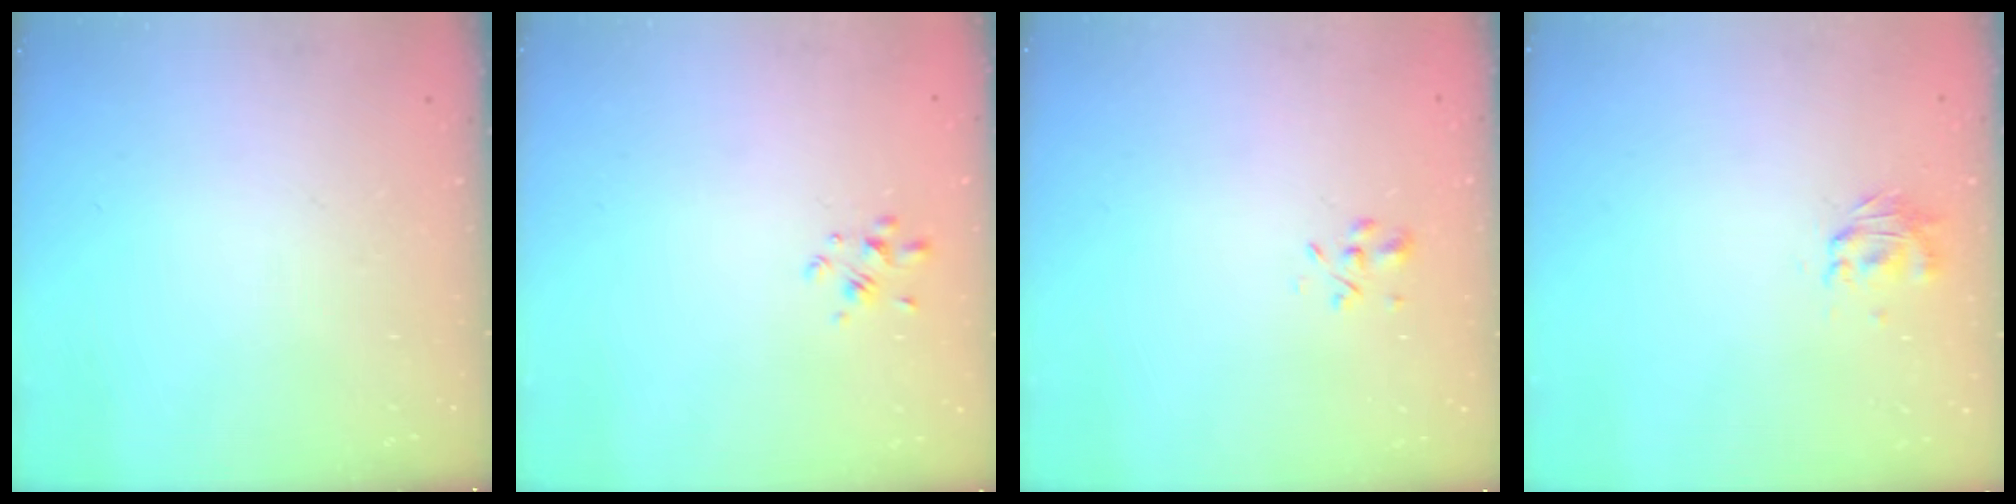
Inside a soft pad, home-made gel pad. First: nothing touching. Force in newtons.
{"total": 2.2, "press": 2.0, "slide": 1.0}
{"total": 2.6, "press": 2.4, "slide": 1.0}
{"total": 1.3, "press": 1.2, "slide": 0.4}